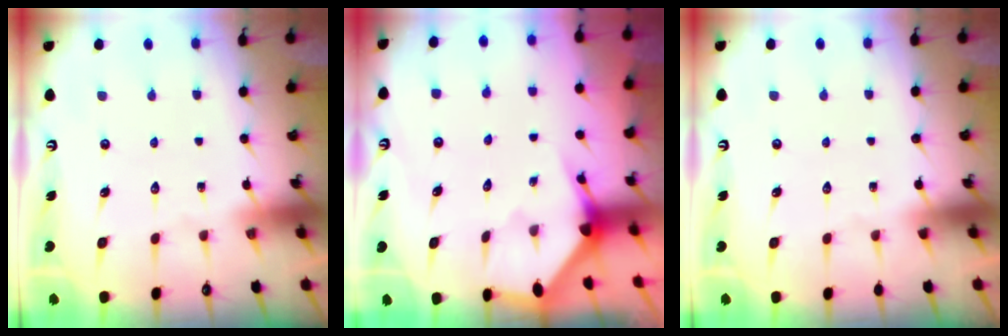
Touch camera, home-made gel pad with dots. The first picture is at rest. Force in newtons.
{"total": 2.5, "press": 2.5, "slide": 0.1}
{"total": 0.0}